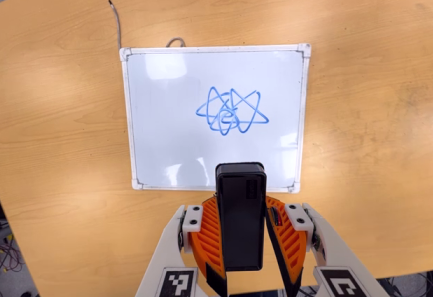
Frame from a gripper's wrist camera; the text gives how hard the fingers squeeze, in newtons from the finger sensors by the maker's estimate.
{"total": 6.2, "left": 5.8, "right": 6.5}